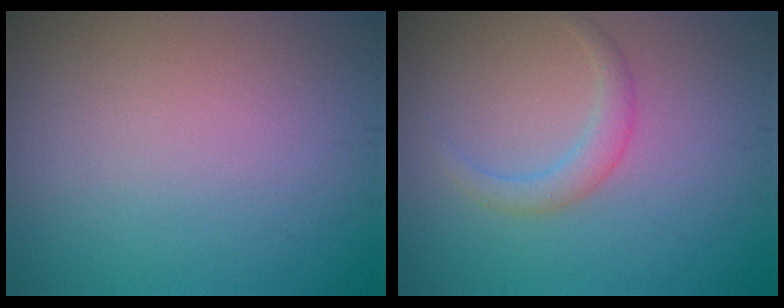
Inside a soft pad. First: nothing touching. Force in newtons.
{"total": 1.9, "press": 1.9, "slide": 0.1}